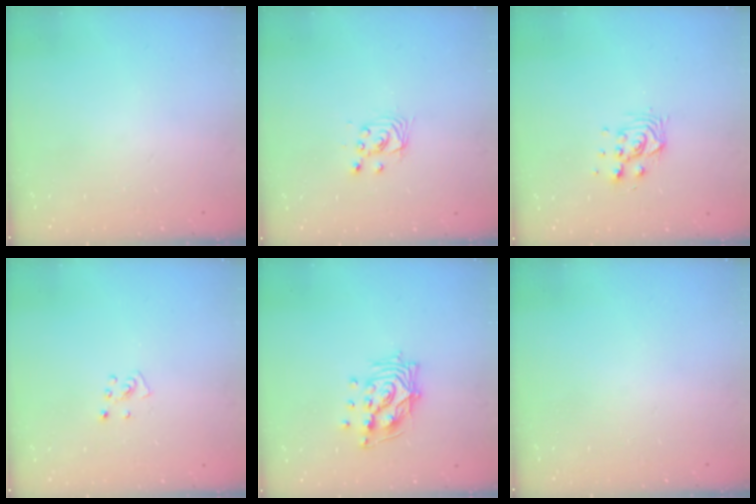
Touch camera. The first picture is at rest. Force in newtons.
{"total": 3.2, "press": 3.2, "slide": 0.2}
{"total": 5.9, "press": 5.9, "slide": 0.4}
{"total": 4.4, "press": 4.4, "slide": 0.3}
{"total": 12.6, "press": 12.5, "slide": 1.3}
{"total": 0.0}